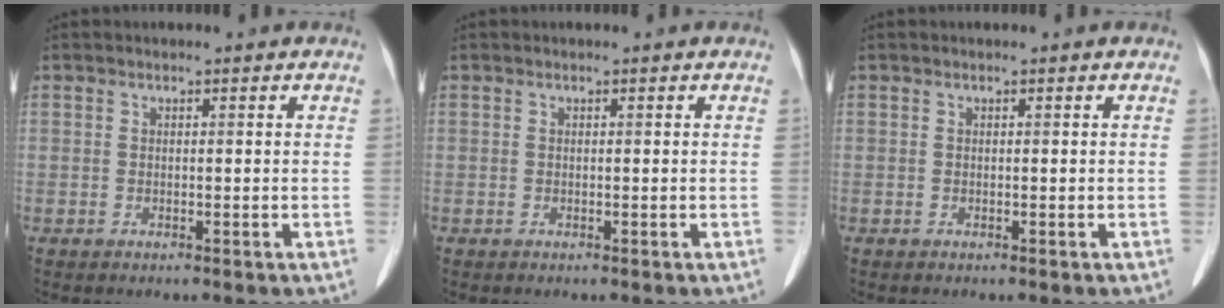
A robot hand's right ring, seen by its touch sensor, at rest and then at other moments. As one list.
[{"total": 0.0}, {"total": 0.0}]